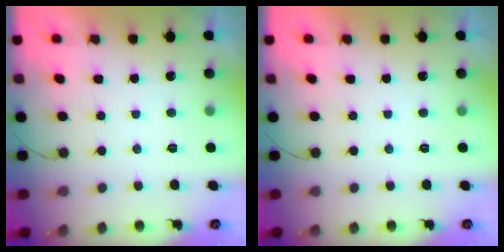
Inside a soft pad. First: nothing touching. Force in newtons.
{"total": 0.0}